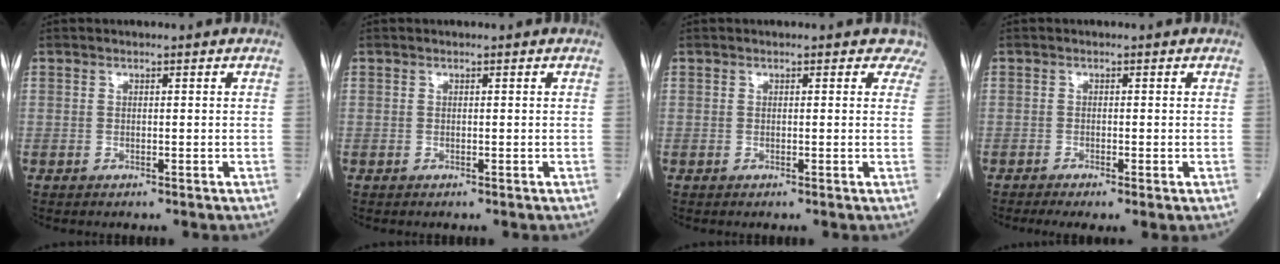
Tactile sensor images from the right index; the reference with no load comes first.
{"total": 0.0}
{"total": 1.9, "force": [1.4, 1.2, 0.4], "torque": [0.016, -0.004, -0.003]}
{"total": 2.9, "force": [-1.8, 0.4, 2.3], "torque": [-0.037, -0.009, -0.029]}